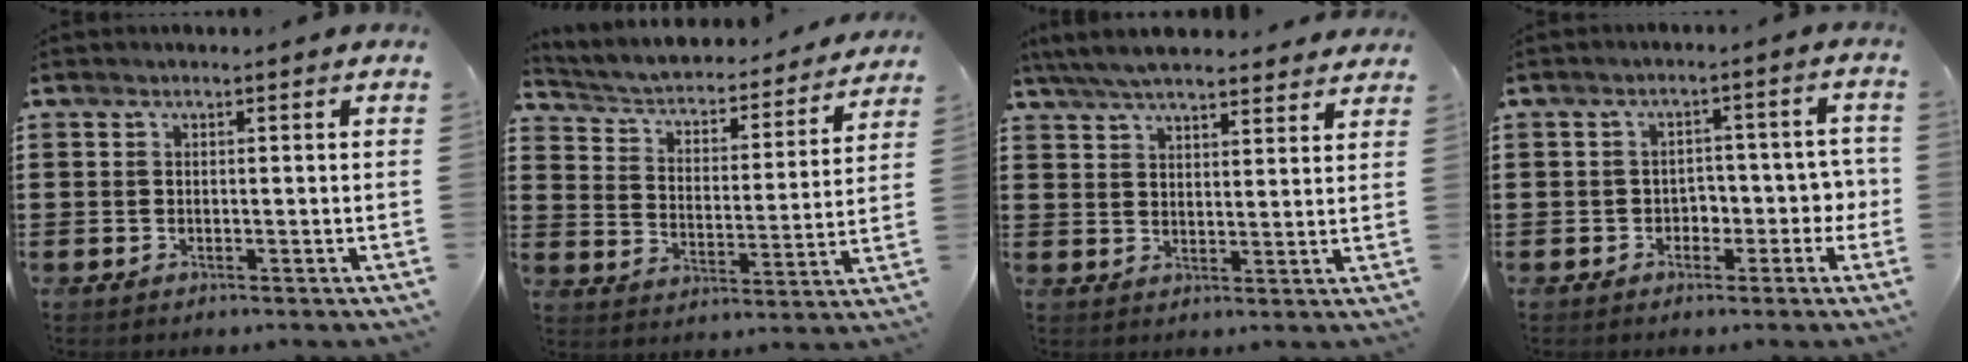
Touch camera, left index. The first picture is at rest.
{"total": 3.1, "force": [2.7, 1.0, 1.0], "torque": [-0.039, -0.026, 0.035]}
{"total": 6.1, "force": [5.7, 0.7, 2.2], "torque": [-0.059, -0.016, 0.106]}
{"total": 3.6, "force": [-1.3, 2.9, 1.8], "torque": [-0.038, 0.005, -0.033]}